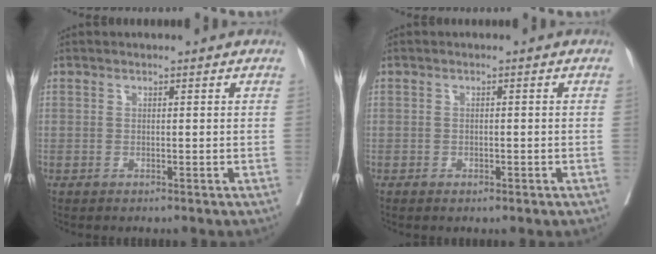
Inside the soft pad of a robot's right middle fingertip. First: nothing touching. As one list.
[{"total": 1.4, "force": [-0.7, 0.8, 0.9], "torque": [-0.013, 0.002, -0.006]}]